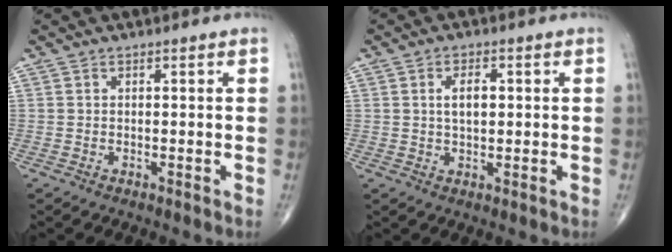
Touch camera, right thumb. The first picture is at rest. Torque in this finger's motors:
{"motor_torque": [0.59, 0.93, 0.72, 0.27, 0.02]}